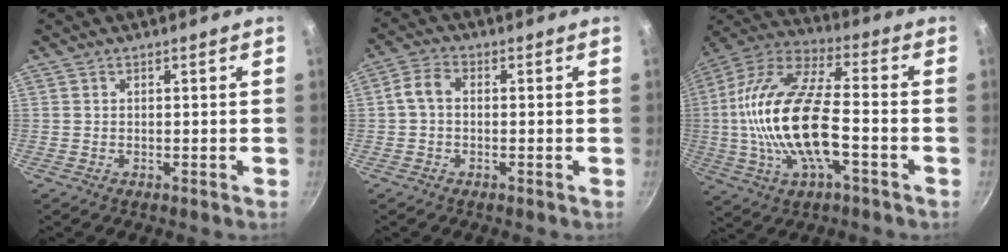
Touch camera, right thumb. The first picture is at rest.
{"total": 3.7, "force": [-0.4, 2.6, 2.7], "torque": [-0.057, 0.019, -0.016]}
{"total": 21.5, "force": [-3.3, 8.9, 19.2], "torque": [-0.377, 0.031, -0.077]}